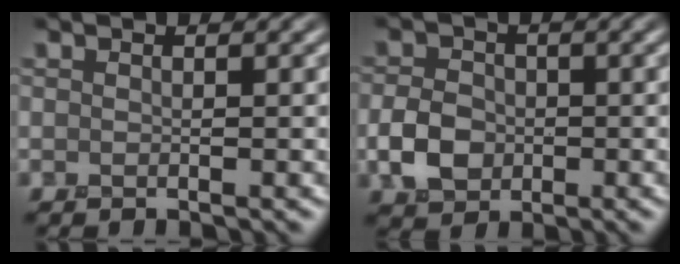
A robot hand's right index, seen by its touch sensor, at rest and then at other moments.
{"total": 3.4, "force": [-0.8, 2.7, 1.9], "torque": [-0.036, 0.003, -0.019]}